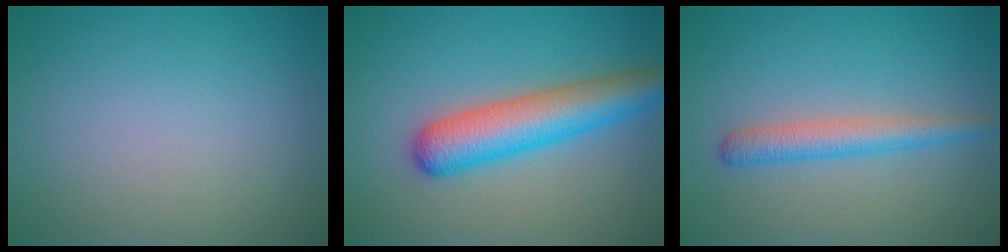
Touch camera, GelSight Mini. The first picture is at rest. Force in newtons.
{"total": 6.3, "press": 6.3, "slide": 0.2}
{"total": 2.9, "press": 2.9, "slide": 0.1}